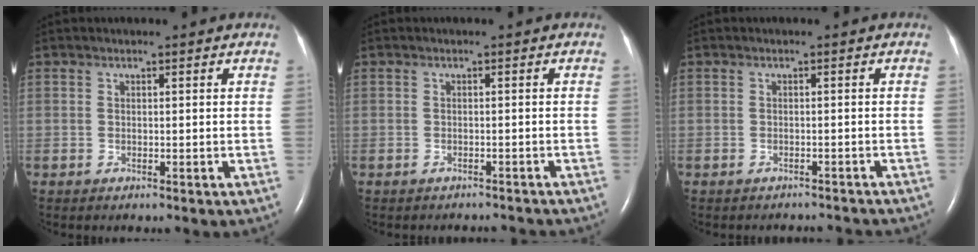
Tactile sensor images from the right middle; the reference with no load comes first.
{"total": 4.1, "force": [-3.9, 1.0, 0.6], "torque": [-0.002, -0.003, -0.042]}
{"total": 4.9, "force": [-4.7, 1.2, 0.6], "torque": [0.000, -0.002, -0.049]}